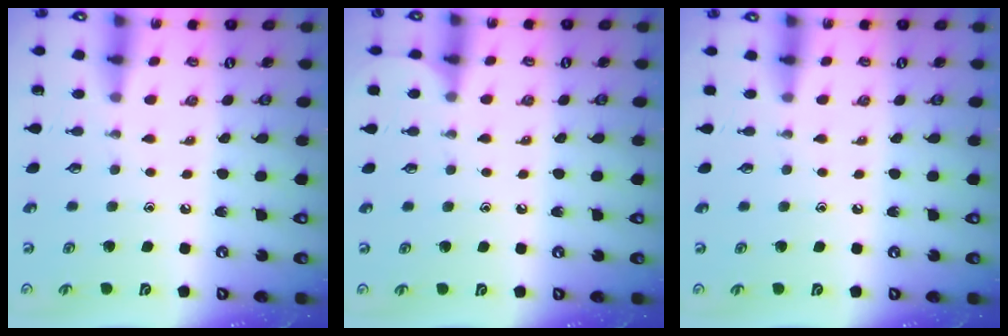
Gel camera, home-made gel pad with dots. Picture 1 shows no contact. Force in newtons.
{"total": 4.2, "press": 4.2, "slide": 0.5}
{"total": 2.2, "press": 2.2, "slide": 0.3}